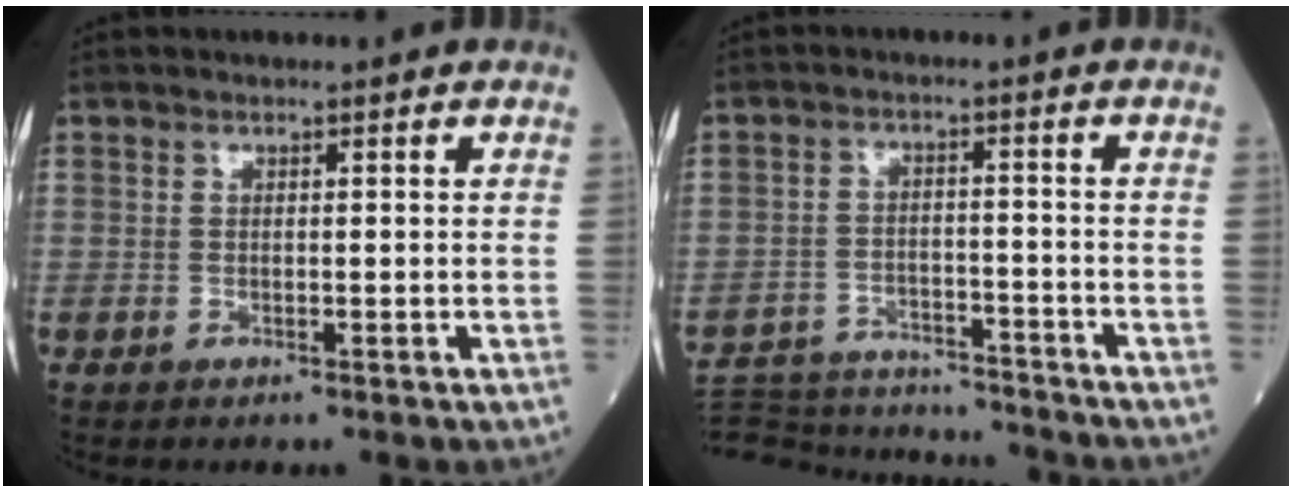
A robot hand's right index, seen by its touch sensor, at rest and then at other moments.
{"total": 17.2, "force": [-16.4, 2.9, 4.3], "torque": [-0.095, -0.002, -0.238]}